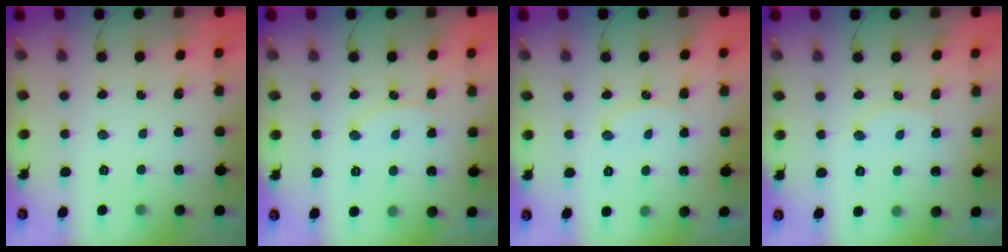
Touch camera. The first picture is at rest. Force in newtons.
{"total": 9.3, "press": 9.3, "slide": 0.6}
{"total": 7.3, "press": 6.9, "slide": 2.5}
{"total": 7.1, "press": 7.0, "slide": 0.6}